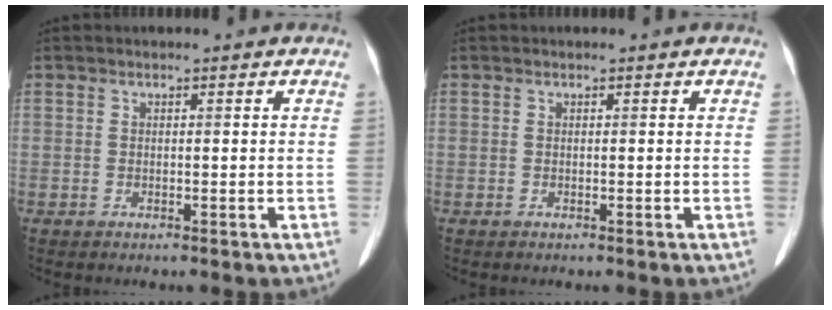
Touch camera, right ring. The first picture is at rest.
{"total": 0.0}